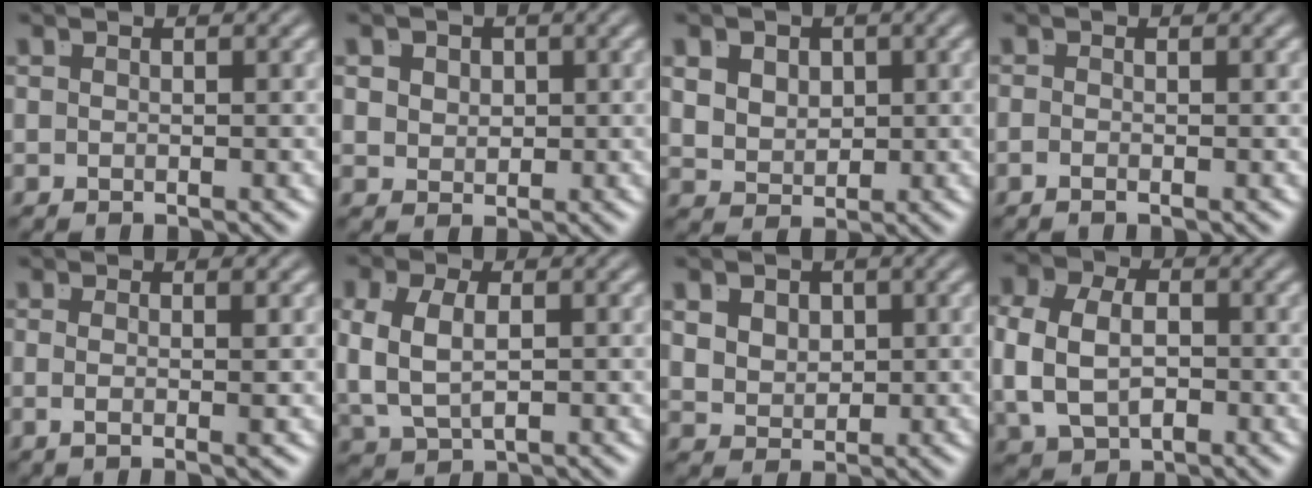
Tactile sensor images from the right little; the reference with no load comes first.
{"total": 2.0, "force": [0.8, 1.4, 1.1], "torque": [-0.020, -0.012, 0.025]}
{"total": 4.3, "force": [0.8, 3.6, 2.2], "torque": [-0.055, -0.022, 0.026]}
{"total": 1.1, "force": [-0.8, -0.5, 0.6], "torque": [-0.008, -0.005, -0.012]}
{"total": 2.1, "force": [-0.5, -0.9, 1.8], "torque": [-0.030, -0.012, -0.002]}
{"total": 5.8, "force": [0.3, 4.4, 3.8], "torque": [-0.098, -0.015, 0.016]}
{"total": 3.7, "force": [1.0, 3.1, 1.9], "torque": [-0.046, -0.019, 0.029]}
{"total": 5.9, "force": [-0.1, 4.5, 3.8], "torque": [-0.082, -0.014, 0.006]}